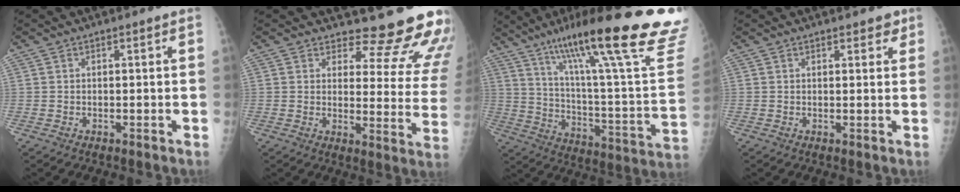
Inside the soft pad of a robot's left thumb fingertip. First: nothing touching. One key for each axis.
{"total": 15.7, "fx": 15.0, "fy": 3.4, "fz": 3.3, "tx": 0.005, "ty": -0.163, "tz": 0.157}
{"total": 33.8, "fx": 22.6, "fy": 3.4, "fz": 25.0, "tx": -0.314, "ty": -0.079, "tz": 0.334}
{"total": 2.5, "fx": 1.9, "fy": 1.1, "fz": 1.2, "tx": 0.002, "ty": -0.007, "tz": 0.019}